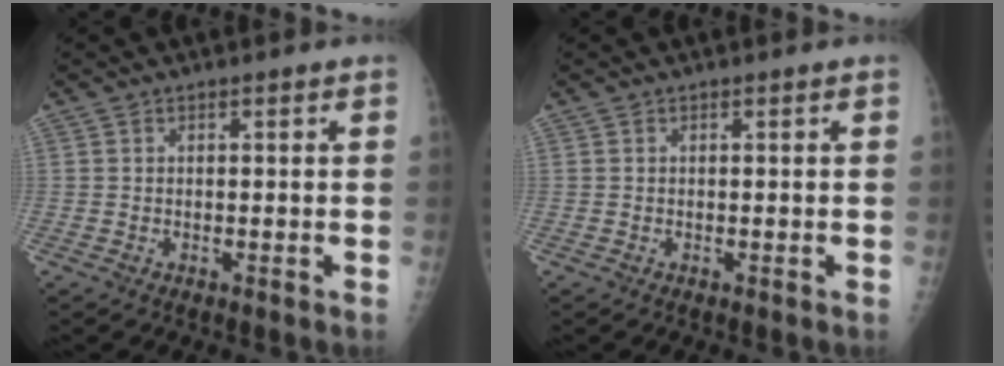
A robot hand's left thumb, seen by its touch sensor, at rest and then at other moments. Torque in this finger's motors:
{"motor_torque": [0.00, 0.00, 0.00, 0.00, 0.00]}